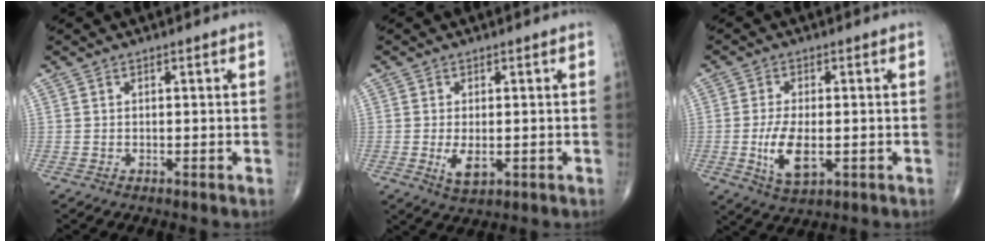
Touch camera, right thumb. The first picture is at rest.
{"total": 3.8, "force": [-0.7, 1.9, 3.2], "torque": [-0.057, -0.009, -0.006]}
{"total": 7.7, "force": [-1.4, 3.6, 6.6], "torque": [-0.126, -0.007, -0.020]}